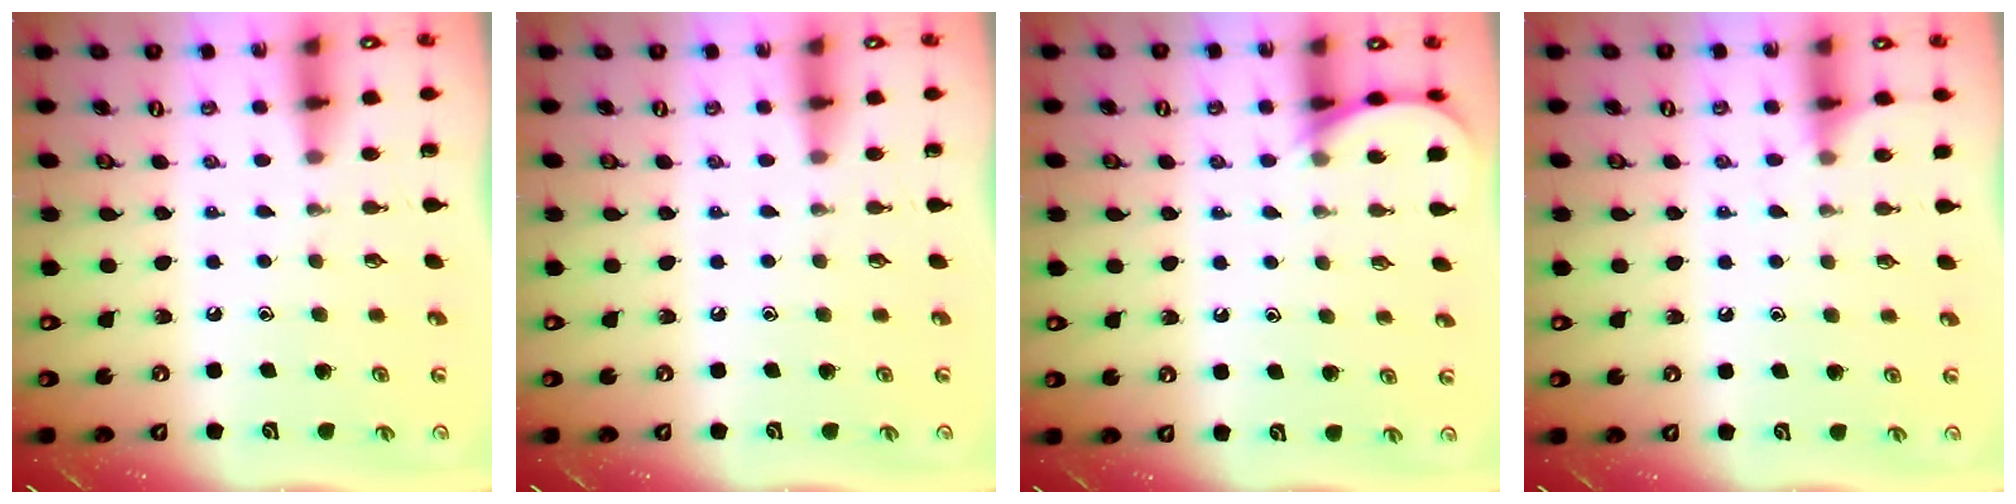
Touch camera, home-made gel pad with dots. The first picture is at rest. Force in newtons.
{"total": 0.0}
{"total": 6.1, "press": 6.0, "slide": 0.7}
{"total": 4.7, "press": 4.7, "slide": 0.6}